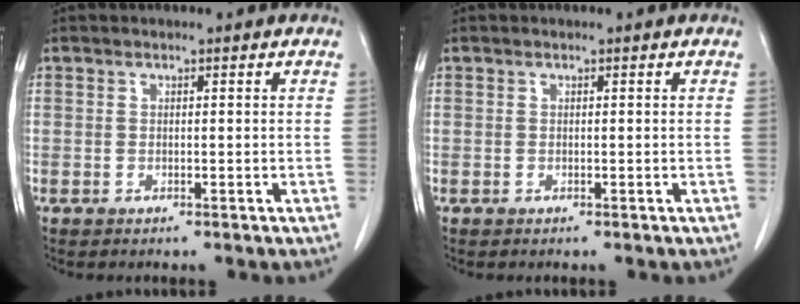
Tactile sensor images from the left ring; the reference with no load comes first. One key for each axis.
{"total": 0.0}